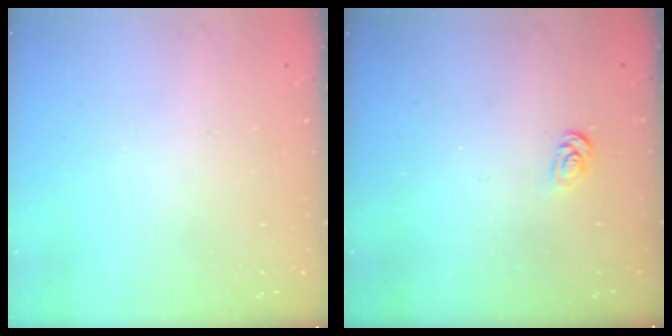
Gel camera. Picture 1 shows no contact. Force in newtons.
{"total": 2.6, "press": 2.6, "slide": 0.4}